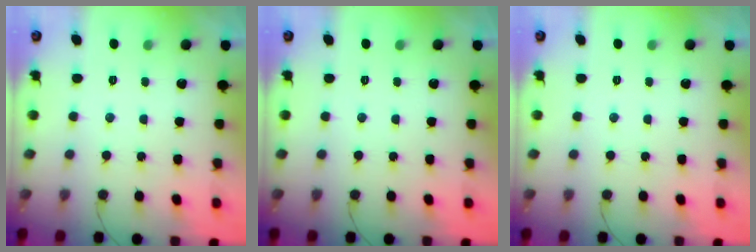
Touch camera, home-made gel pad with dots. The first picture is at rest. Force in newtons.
{"total": 0.0}
{"total": 0.0}